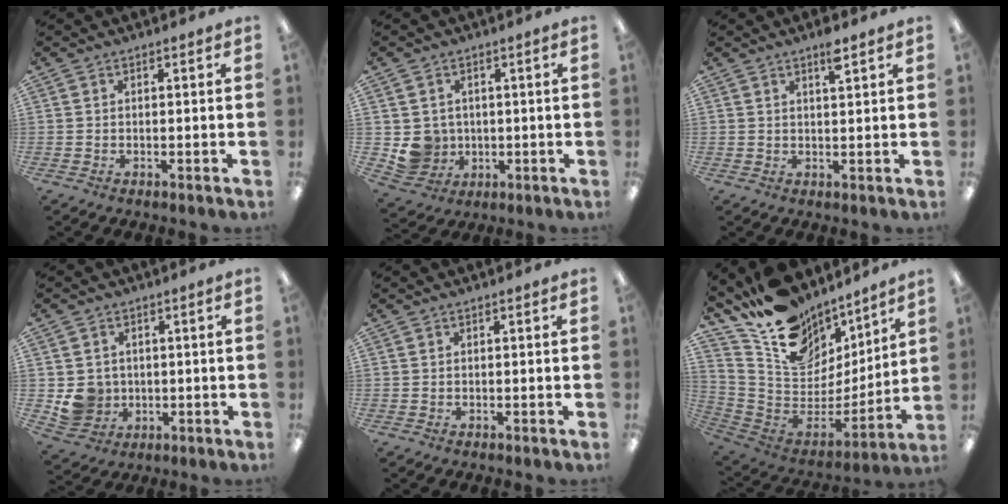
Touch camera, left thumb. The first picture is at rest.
{"total": 6.6, "force": [0.7, 6.5, 1.1], "torque": [-0.045, 0.000, 0.024]}
{"total": 3.3, "force": [2.4, 0.5, 2.3], "torque": [-0.037, -0.005, 0.037]}
{"total": 6.6, "force": [0.3, 6.4, 1.6], "torque": [-0.041, 0.006, 0.014]}
{"total": 0.0}
{"total": 16.4, "force": [12.4, 9.3, 5.4], "torque": [-0.110, -0.112, 0.232]}